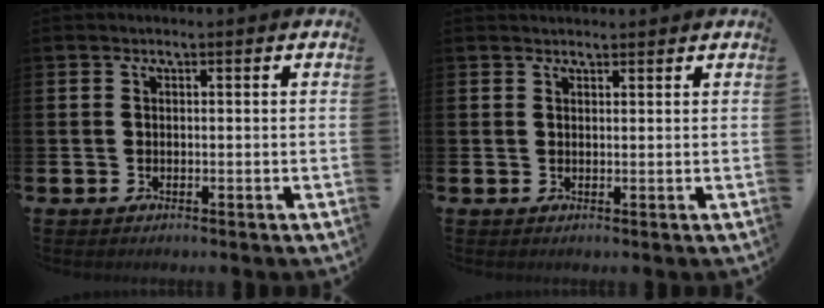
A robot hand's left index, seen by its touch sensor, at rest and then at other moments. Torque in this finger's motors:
{"motor_torque": [1.04, -1.10, 0.22, 0.02]}